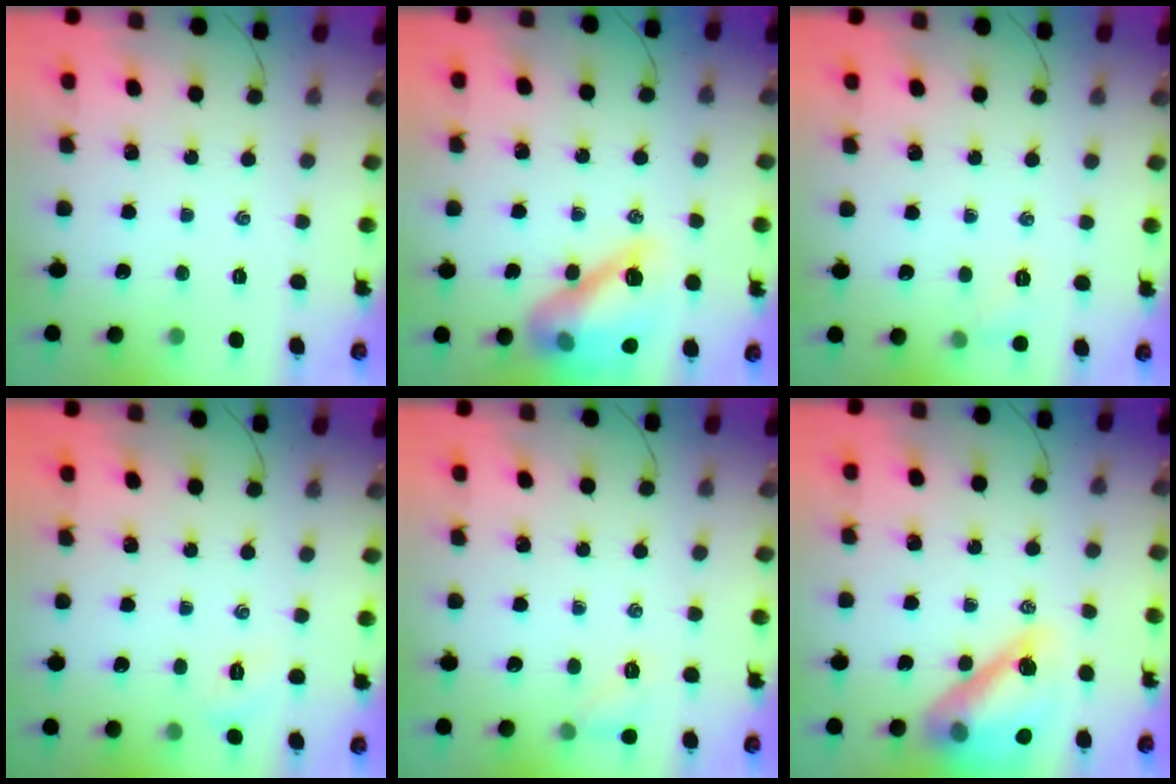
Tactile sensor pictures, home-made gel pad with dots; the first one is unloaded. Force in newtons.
{"total": 15.4, "press": 14.9, "slide": 4.0}
{"total": 5.0, "press": 4.8, "slide": 1.5}
{"total": 3.1, "press": 2.9, "slide": 1.0}
{"total": 6.6, "press": 6.4, "slide": 1.9}
{"total": 17.9, "press": 17.2, "slide": 5.1}